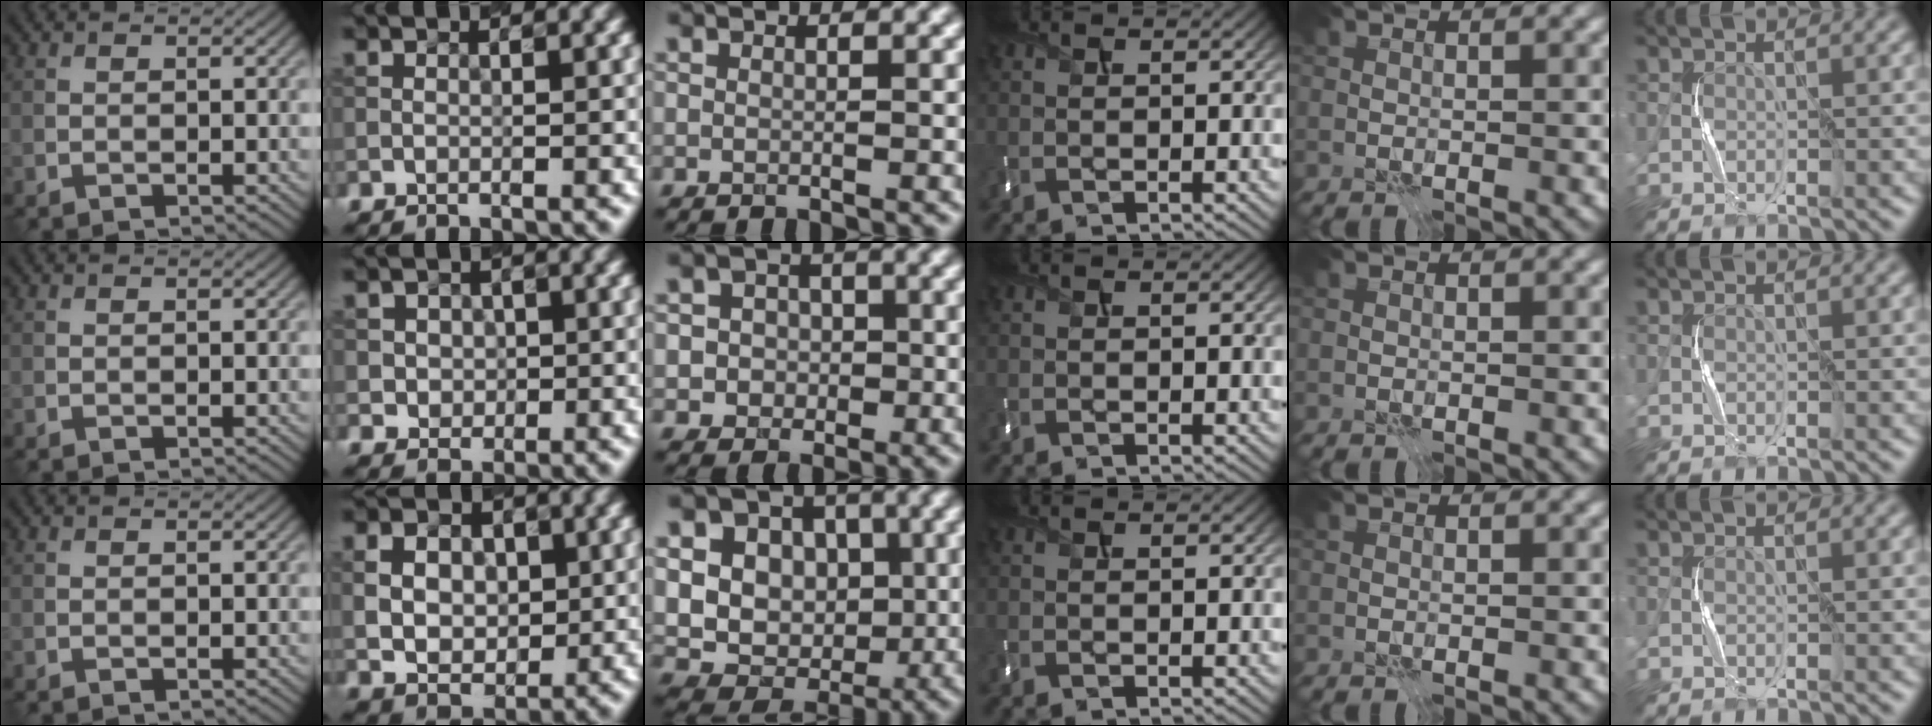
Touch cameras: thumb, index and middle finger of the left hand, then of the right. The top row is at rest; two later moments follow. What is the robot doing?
{"motion": "press", "object": "memory foam"}